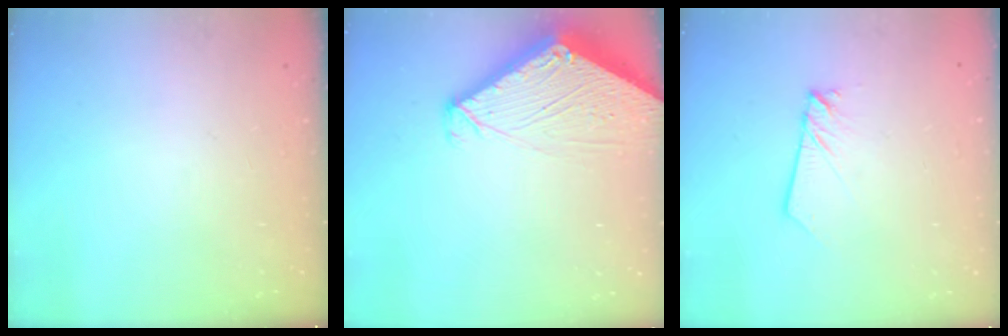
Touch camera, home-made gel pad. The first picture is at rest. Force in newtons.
{"total": 4.2, "press": 4.2, "slide": 0.4}
{"total": 2.0, "press": 2.0, "slide": 0.2}